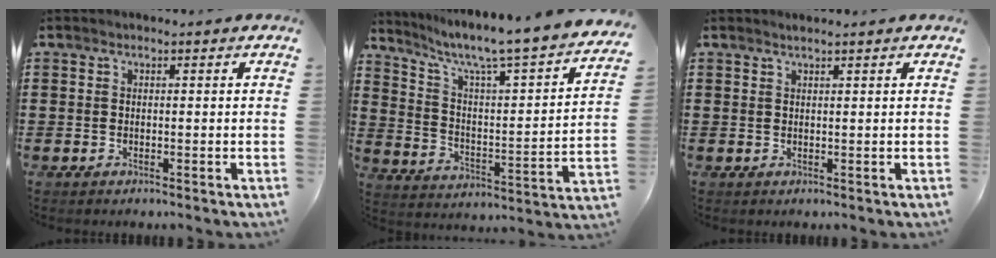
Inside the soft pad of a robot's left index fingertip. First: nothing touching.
{"total": 5.5, "force": [4.5, -0.2, 3.1], "torque": [-0.082, -0.051, 0.064]}
{"total": 0.9, "force": [0.8, -0.1, 0.4], "torque": [-0.007, -0.001, 0.016]}